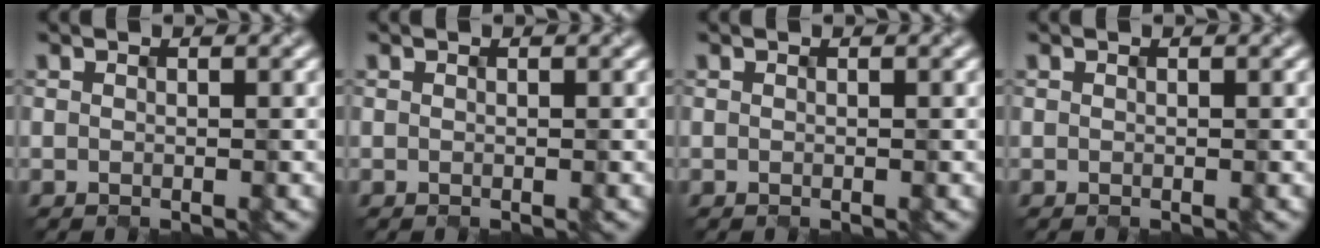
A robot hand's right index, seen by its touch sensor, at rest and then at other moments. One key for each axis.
{"total": 0.0}
{"total": 0.0}
{"total": 0.0}